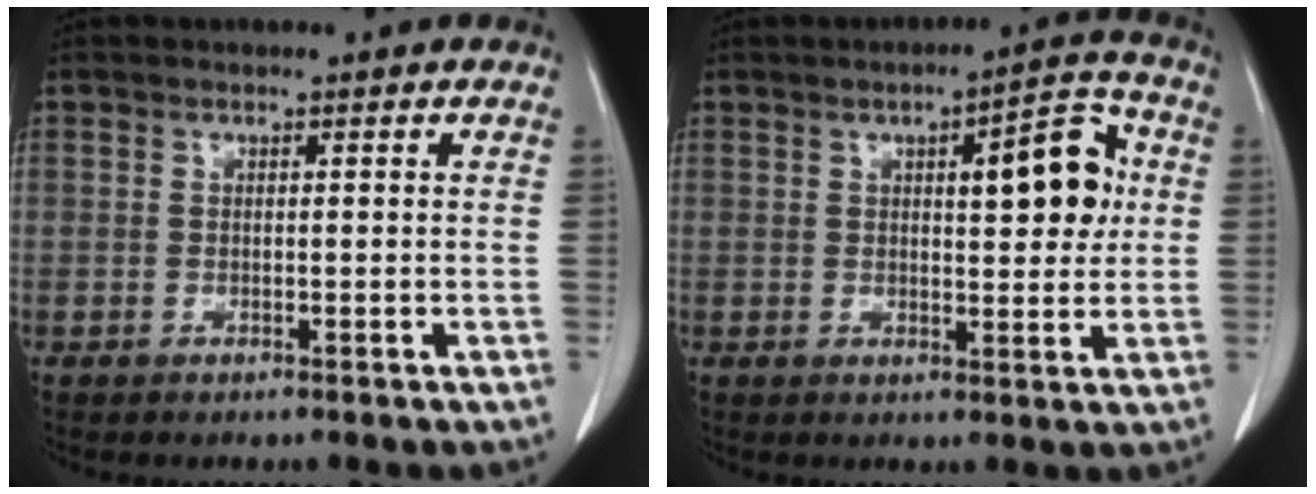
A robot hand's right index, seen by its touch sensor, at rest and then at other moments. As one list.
[{"total": 9.2, "force": [2.1, 2.7, 8.6], "torque": [-0.113, 0.017, 0.026]}]